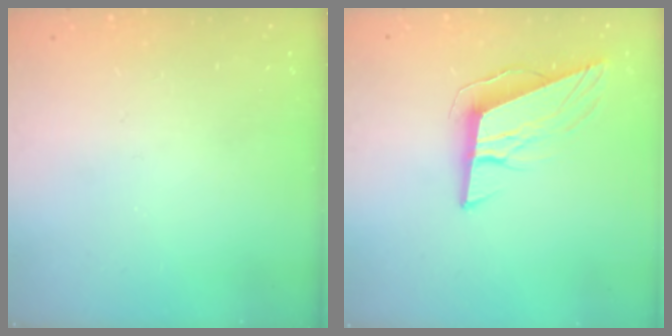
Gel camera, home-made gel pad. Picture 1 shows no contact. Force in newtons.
{"total": 10.7, "press": 10.2, "slide": 3.3}